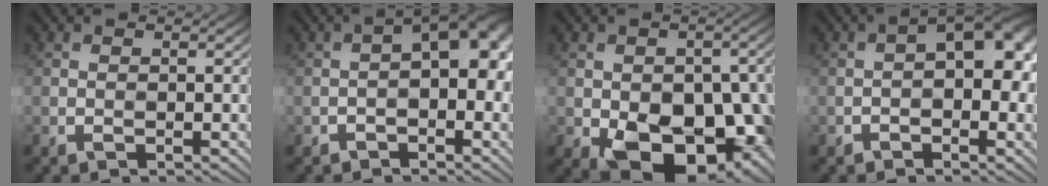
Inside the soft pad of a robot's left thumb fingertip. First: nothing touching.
{"total": 7.2, "force": [-0.9, 3.0, 6.5], "torque": [-0.085, 0.007, -0.004]}
{"total": 15.0, "force": [-5.2, 9.5, 10.4], "torque": [-0.131, -0.030, -0.057]}
{"total": 7.8, "force": [-0.4, 3.5, 6.9], "torque": [-0.091, 0.010, 0.004]}